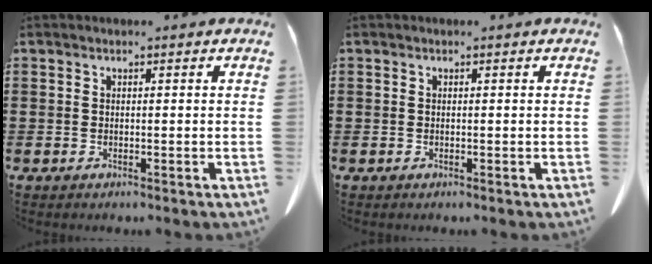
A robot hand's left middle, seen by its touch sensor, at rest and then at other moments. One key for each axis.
{"total": 0.0}